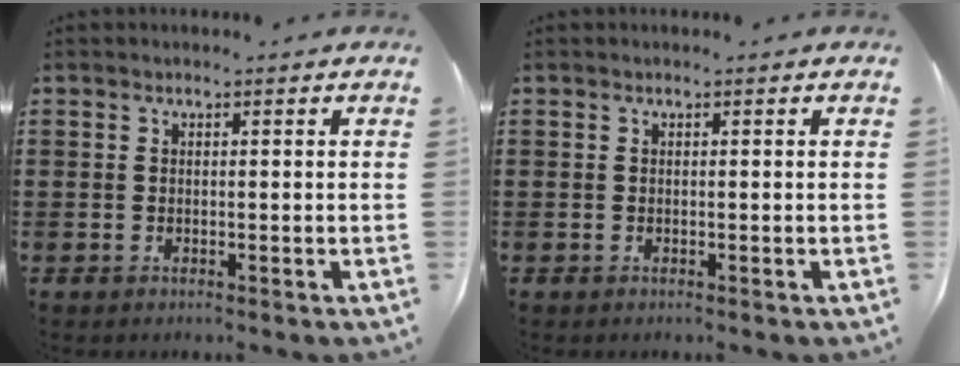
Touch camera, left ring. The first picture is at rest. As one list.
[{"total": 0.0}]